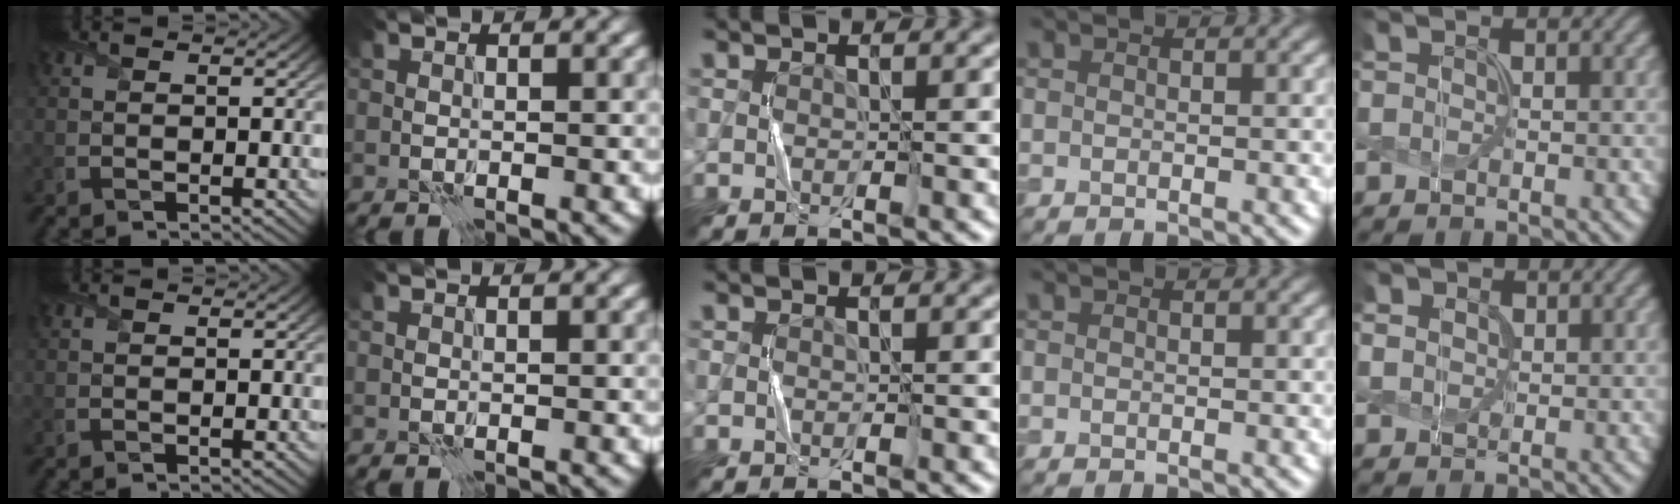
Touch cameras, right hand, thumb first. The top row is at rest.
{"little": {"total": 1.7, "force": [0.8, 1.3, 0.8], "torque": [-0.021, 0.008, 0.010]}}